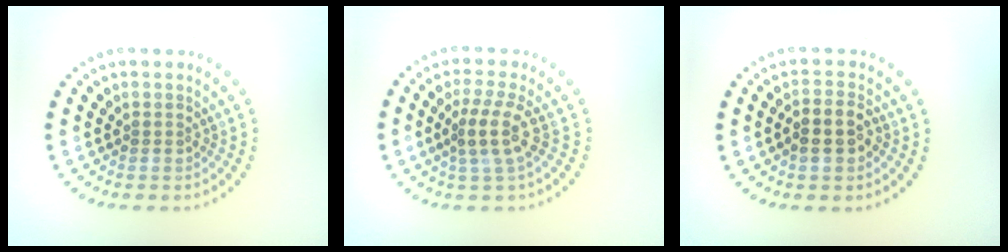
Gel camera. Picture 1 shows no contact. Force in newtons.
{"total": 2.9, "press": 2.3, "slide": 1.8}
{"total": 2.8, "press": 2.6, "slide": 0.9}